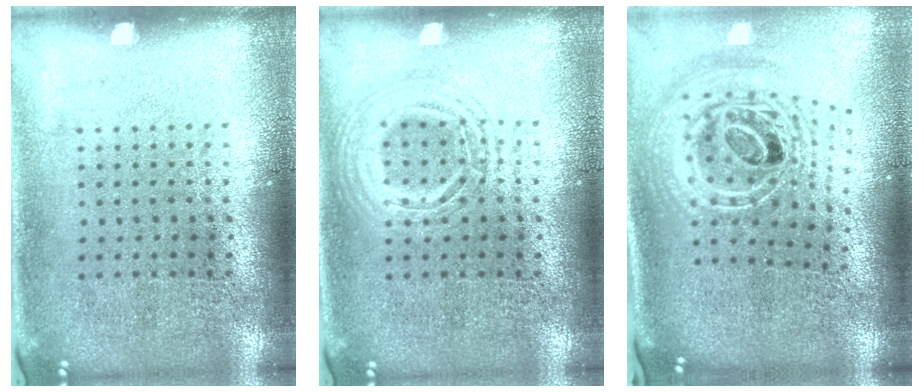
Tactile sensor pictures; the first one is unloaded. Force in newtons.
{"total": 2.5, "press": 2.5, "slide": 0.3}
{"total": 2.8, "press": 2.0, "slide": 2.0}